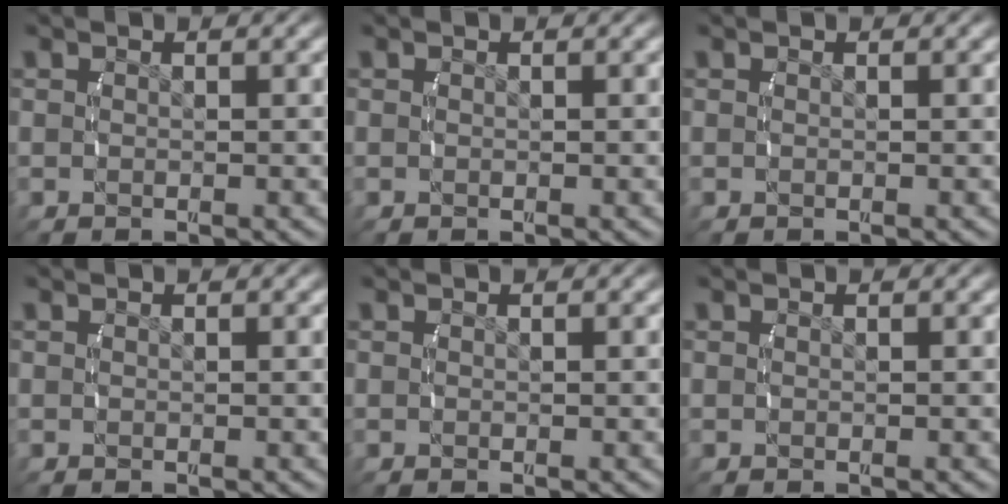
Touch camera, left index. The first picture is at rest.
{"total": 0.0}
{"total": 0.0}
{"total": 0.0}
{"total": 0.0}
{"total": 0.0}